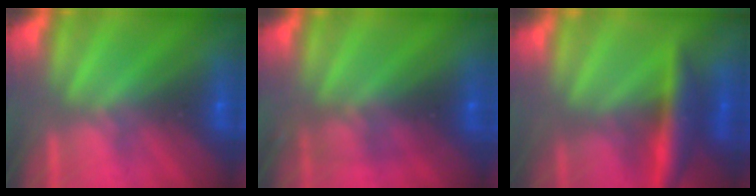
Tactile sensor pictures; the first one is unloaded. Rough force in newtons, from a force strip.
{"total": 2.7}
{"total": 7.8}